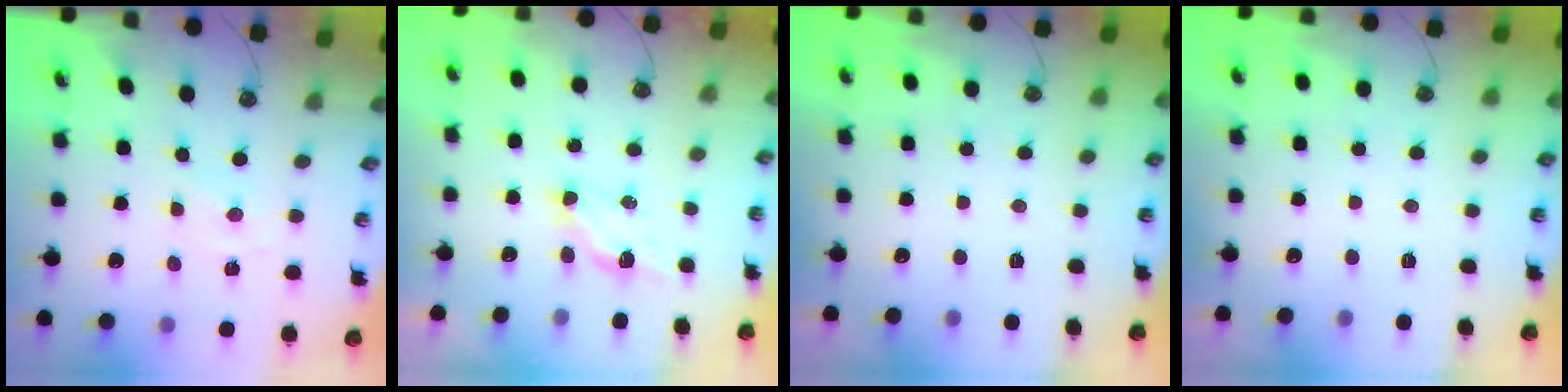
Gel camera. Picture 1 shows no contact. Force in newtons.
{"total": 4.4, "press": 4.4, "slide": 0.5}
{"total": 0.0}
{"total": 0.0}